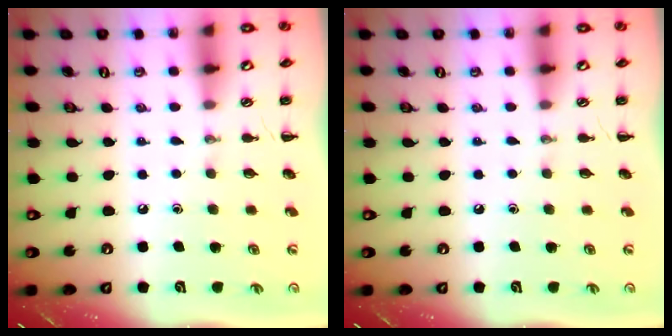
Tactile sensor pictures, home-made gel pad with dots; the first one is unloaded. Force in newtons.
{"total": 0.0}